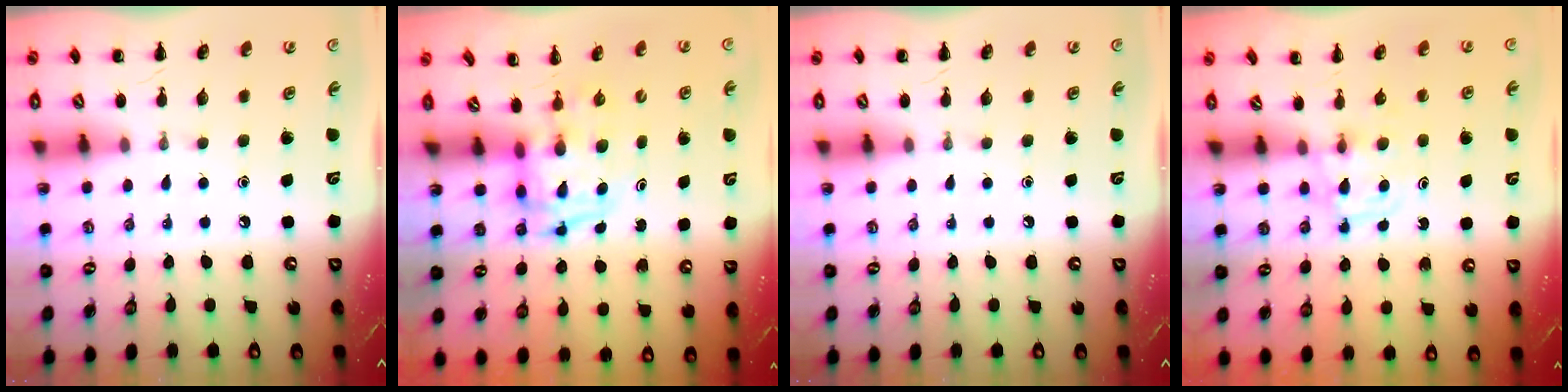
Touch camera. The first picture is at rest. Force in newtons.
{"total": 3.2, "press": 3.1, "slide": 0.6}
{"total": 0.0}
{"total": 2.9, "press": 2.6, "slide": 1.2}